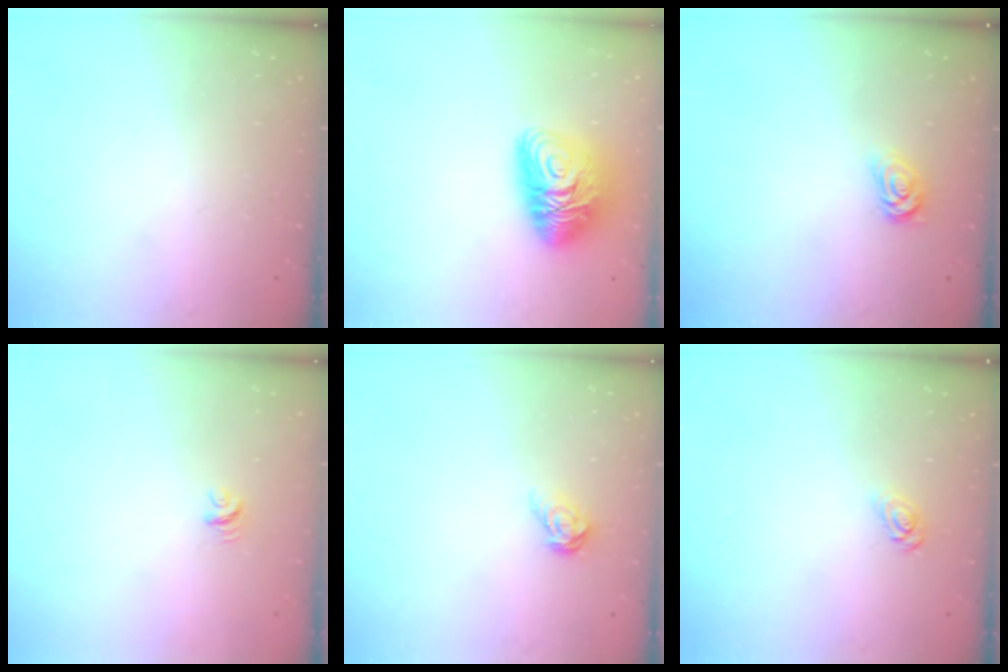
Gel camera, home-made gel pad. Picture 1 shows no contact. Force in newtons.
{"total": 11.7, "press": 11.7, "slide": 1.0}
{"total": 2.6, "press": 2.6, "slide": 0.4}
{"total": 3.5, "press": 3.5, "slide": 0.1}
{"total": 7.0, "press": 7.0, "slide": 0.4}
{"total": 3.3, "press": 3.3, "slide": 0.1}